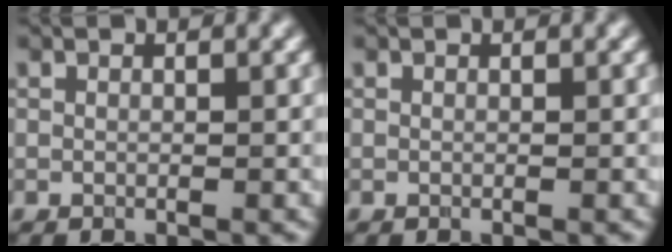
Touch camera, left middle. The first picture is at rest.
{"total": 0.0}